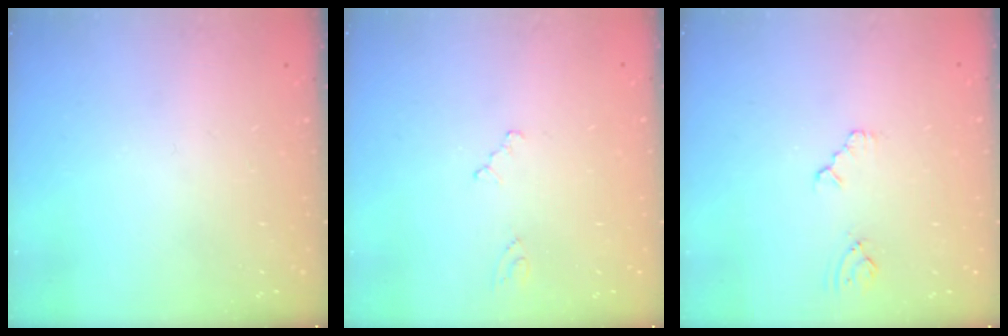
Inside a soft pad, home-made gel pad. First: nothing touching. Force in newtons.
{"total": 0.0}
{"total": 2.3, "press": 2.3, "slide": 0.4}